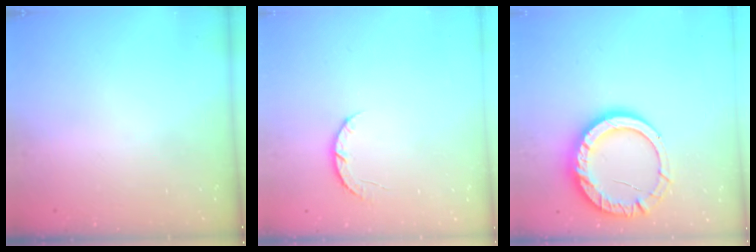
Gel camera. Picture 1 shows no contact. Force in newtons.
{"total": 3.9, "press": 3.8, "slide": 0.6}
{"total": 16.2, "press": 16.0, "slide": 2.1}